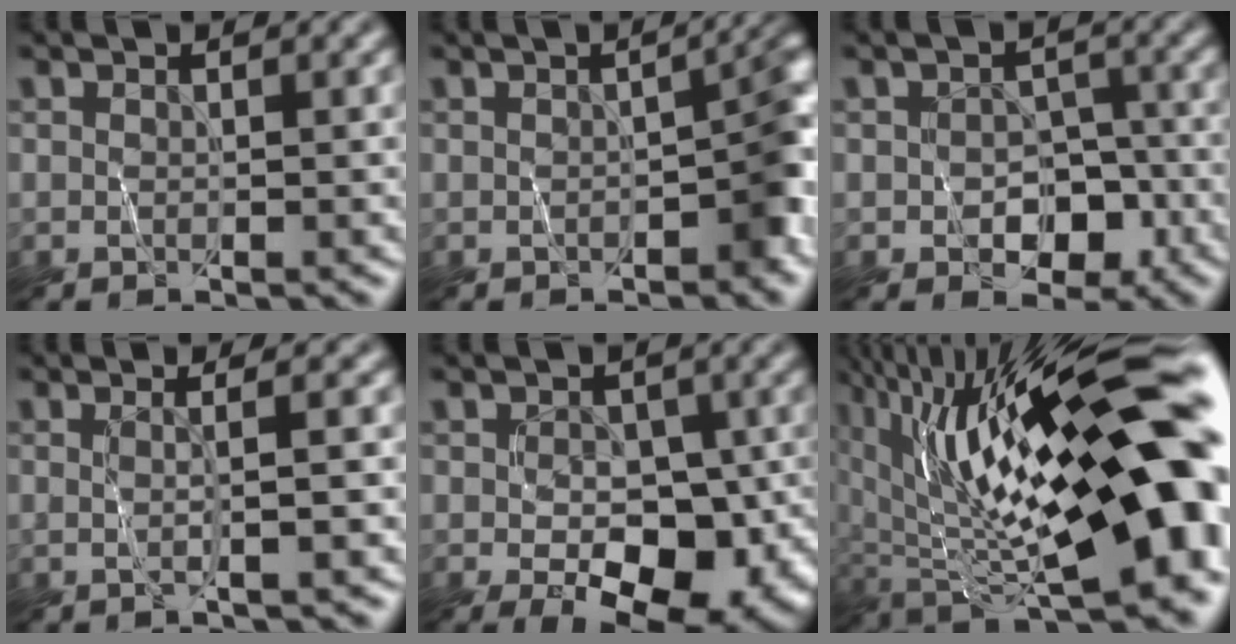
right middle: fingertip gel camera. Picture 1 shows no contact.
{"total": 4.7, "force": [-0.8, 1.6, 4.3], "torque": [-0.048, 0.007, -0.006]}
{"total": 3.7, "force": [-1.4, 2.4, 2.4], "torque": [-0.035, -0.003, -0.018]}
{"total": 2.8, "force": [0.1, 0.8, 2.6], "torque": [-0.032, 0.004, -0.022]}
{"total": 8.5, "force": [-2.5, 4.7, 6.6], "torque": [-0.081, -0.002, -0.038]}
{"total": 20.1, "force": [2.2, 7.4, 18.6], "torque": [-0.280, 0.020, 0.044]}